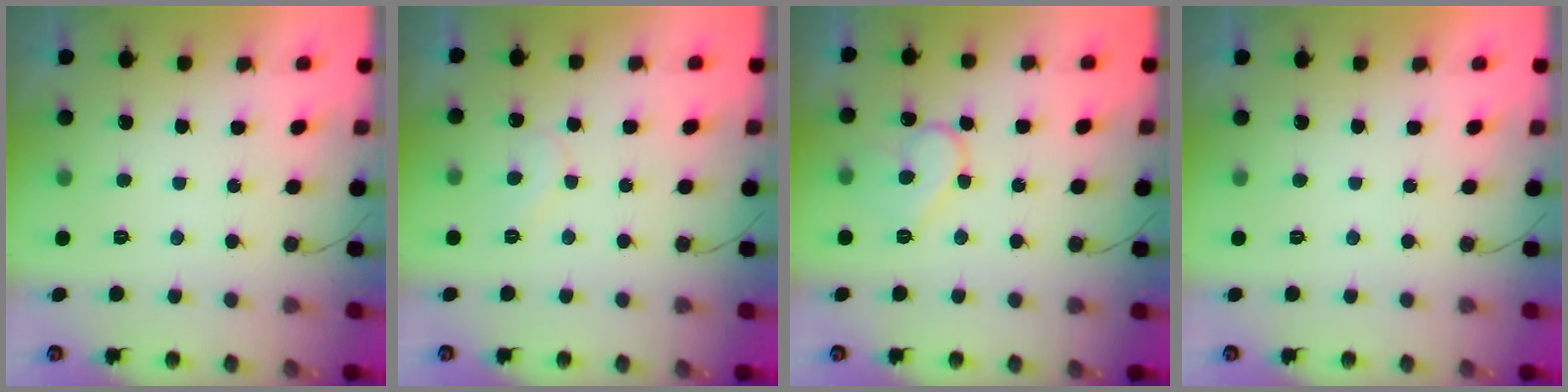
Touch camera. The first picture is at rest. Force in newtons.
{"total": 4.9, "press": 4.9, "slide": 0.4}
{"total": 10.6, "press": 10.6, "slide": 1.1}
{"total": 1.8, "press": 1.8, "slide": 0.1}